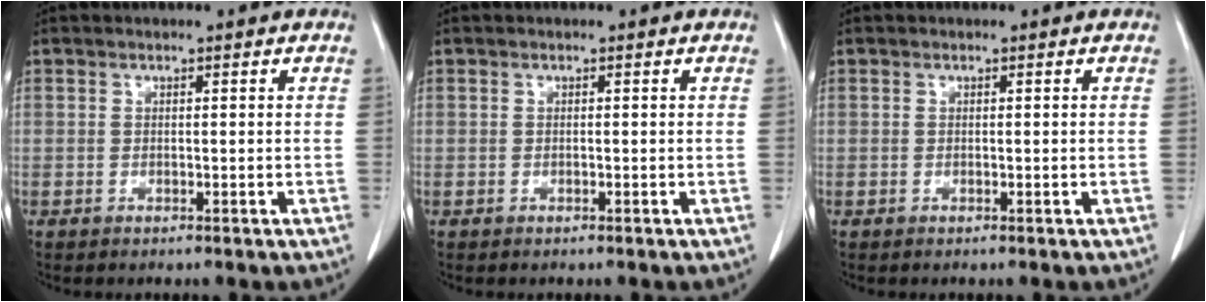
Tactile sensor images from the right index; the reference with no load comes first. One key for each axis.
{"total": 0.0}
{"total": 0.0}